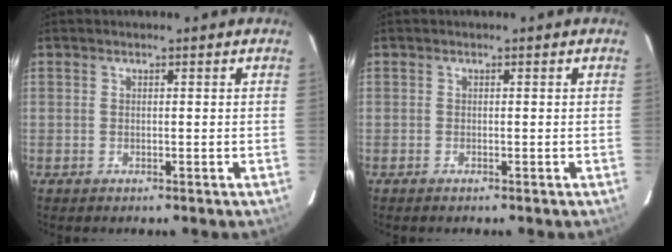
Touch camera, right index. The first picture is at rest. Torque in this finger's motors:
{"motor_torque": [-0.06, -0.06, -0.06, 0.01]}